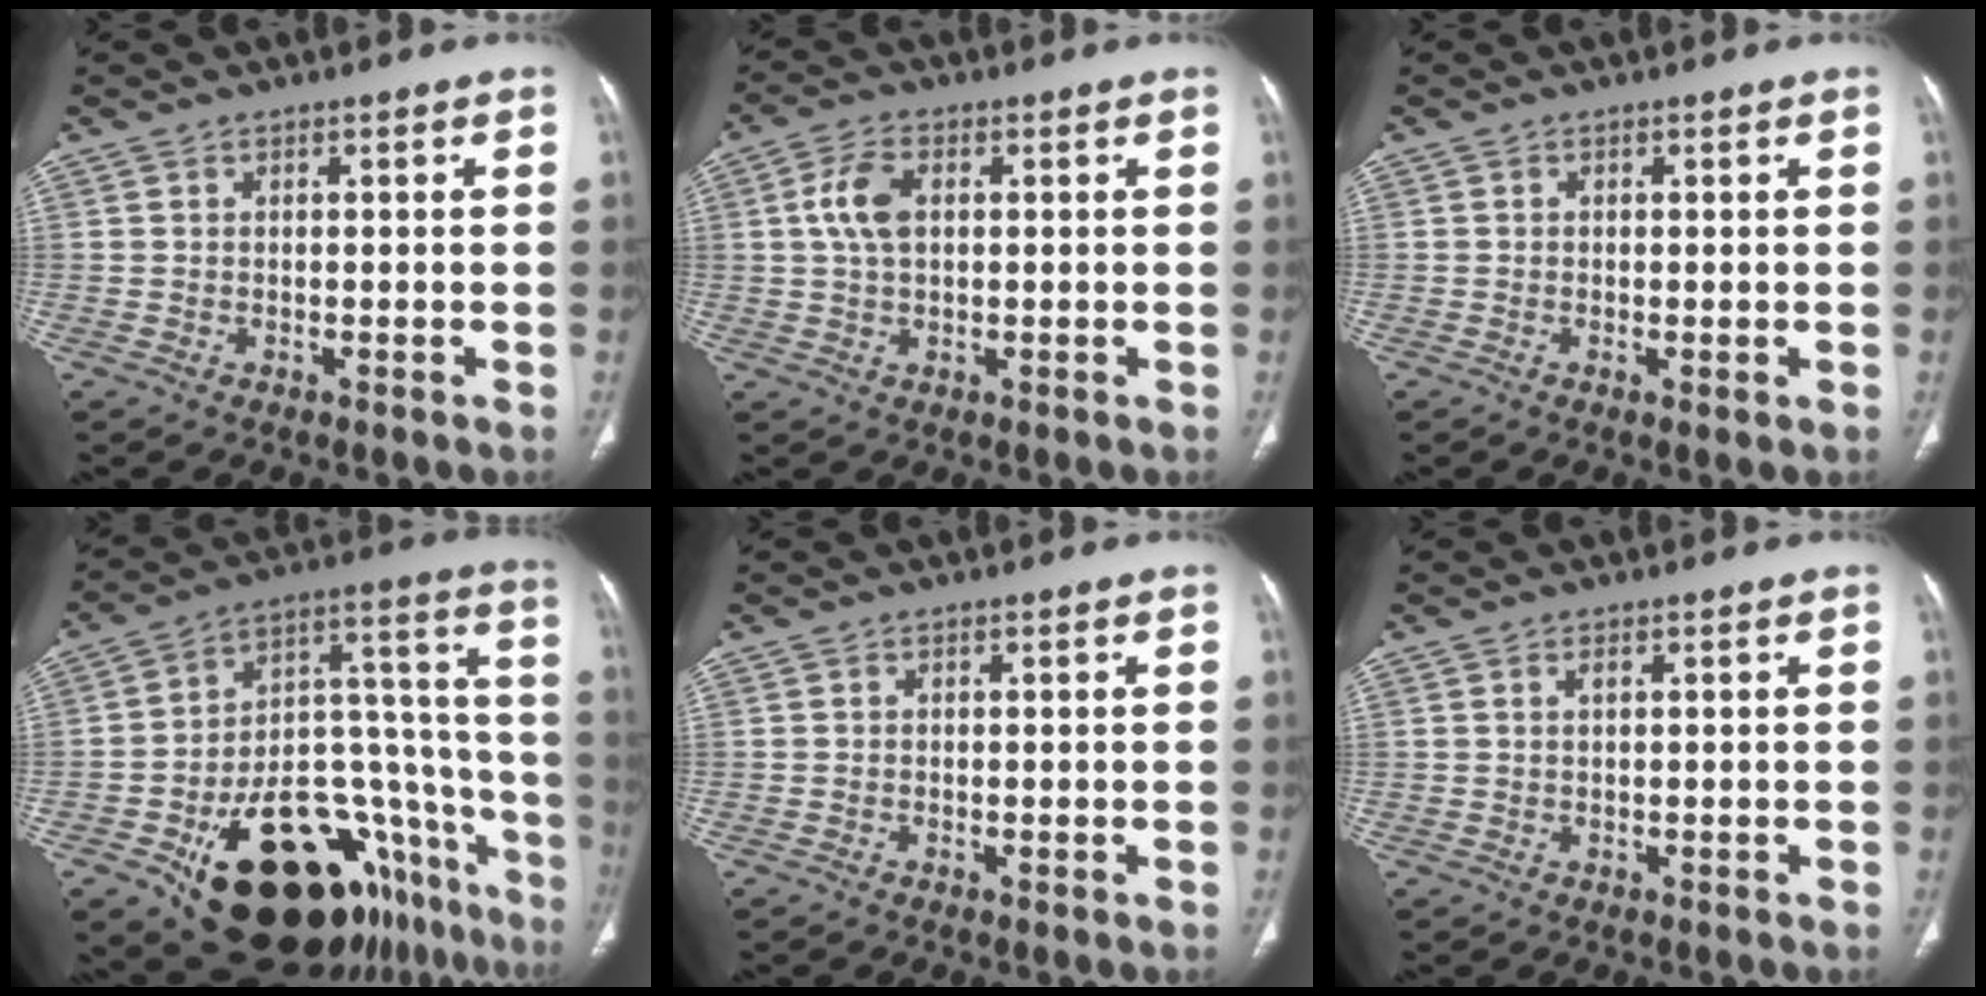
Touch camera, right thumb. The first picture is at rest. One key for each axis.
{"total": 6.0, "fx": 1.1, "fy": 3.5, "fz": 4.7, "tx": -0.099, "ty": 0.009, "tz": 0.019}
{"total": 0.8, "fx": -0.2, "fy": 0.1, "fz": 0.8, "tx": -0.021, "ty": -0.005, "tz": -0.004}
{"total": 33.3, "fx": -17.0, "fy": 16.7, "fz": 23.3, "tx": -0.251, "ty": 0.108, "tz": -0.236}
{"total": 0.0}
{"total": 0.8, "fx": 0.4, "fy": 0.3, "fz": 0.7, "tx": -0.014, "ty": 0.004, "tz": 0.007}